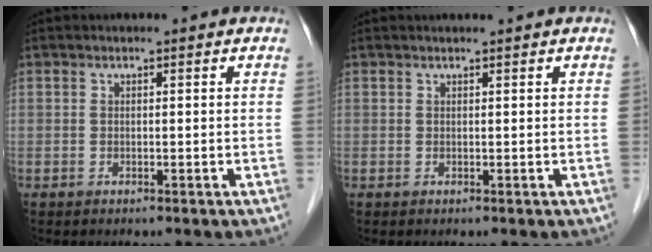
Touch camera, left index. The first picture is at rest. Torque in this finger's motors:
{"motor_torque": [0.21, -0.60, 0.00, -0.01]}